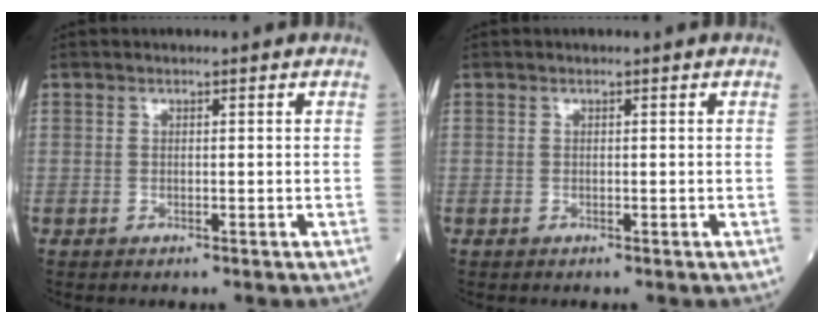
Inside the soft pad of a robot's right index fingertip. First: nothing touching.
{"total": 0.0}